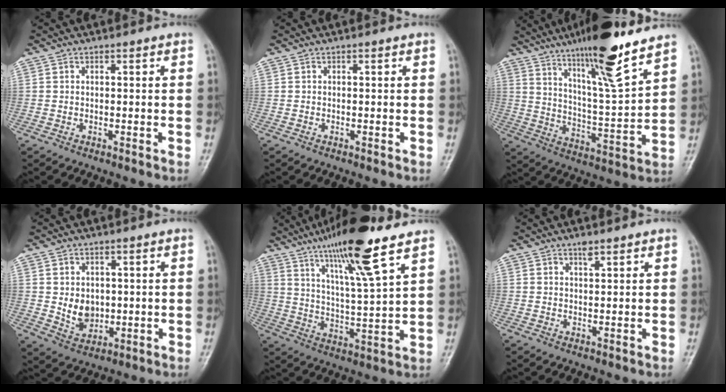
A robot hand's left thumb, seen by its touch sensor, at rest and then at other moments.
{"total": 0.0}
{"total": 17.3, "force": [12.4, 1.5, 11.9], "torque": [-0.185, -0.069, 0.209]}
{"total": 5.7, "force": [0.5, 4.5, 3.4], "torque": [-0.033, -0.010, 0.022]}
{"total": 16.1, "force": [10.7, 1.3, 12.0], "torque": [-0.202, -0.052, 0.186]}
{"total": 1.6, "force": [1.3, 0.4, 1.0], "torque": [-0.011, -0.007, 0.021]}